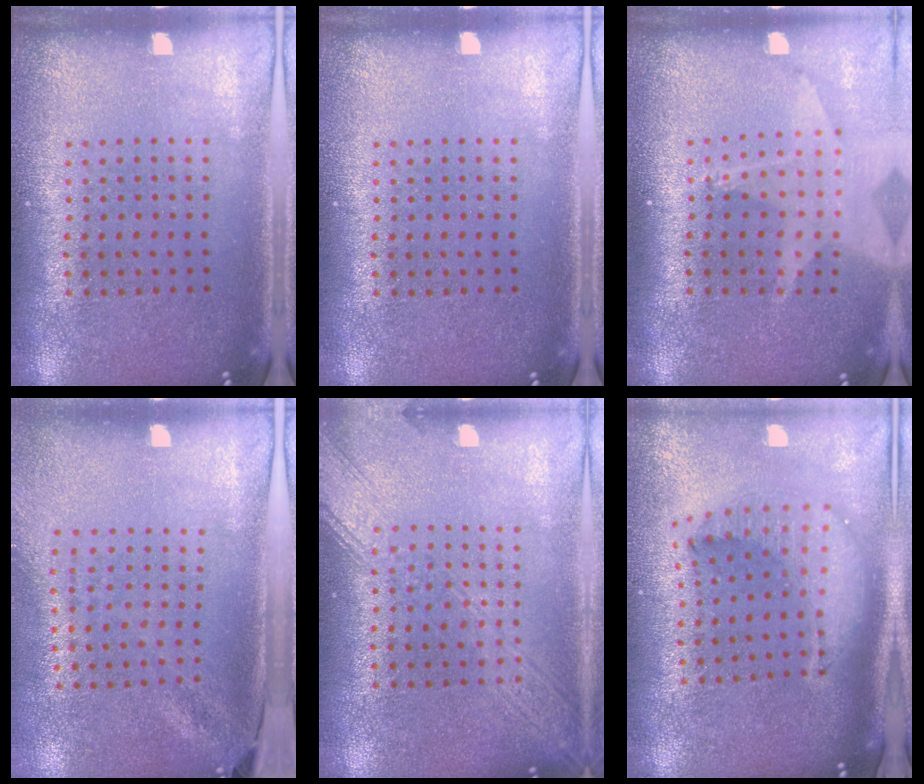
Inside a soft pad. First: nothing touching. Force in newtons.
{"total": 0.0}
{"total": 1.7, "press": 1.5, "slide": 0.9}
{"total": 1.8, "press": 1.4, "slide": 1.2}
{"total": 3.2, "press": 3.2, "slide": 0.5}
{"total": 2.1, "press": 1.6, "slide": 1.3}